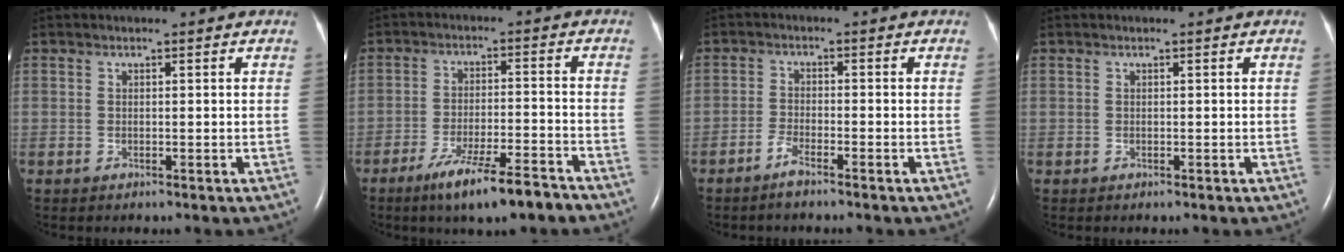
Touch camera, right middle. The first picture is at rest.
{"total": 10.1, "force": [-7.3, 1.0, 6.9], "torque": [-0.119, -0.018, -0.121]}
{"total": 2.7, "force": [-2.2, 0.1, 1.4], "torque": [-0.040, -0.003, -0.047]}
{"total": 0.0}